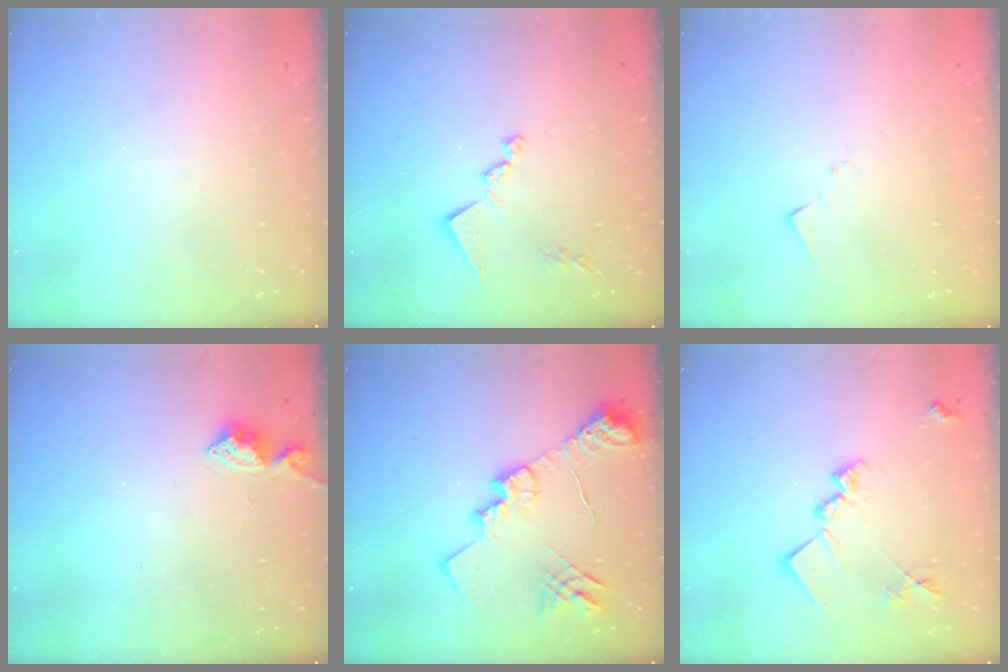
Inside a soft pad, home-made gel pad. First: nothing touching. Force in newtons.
{"total": 11.2, "press": 11.2, "slide": 0.1}
{"total": 7.3, "press": 7.3, "slide": 0.2}
{"total": 5.8, "press": 5.7, "slide": 0.7}
{"total": 19.1, "press": 19.0, "slide": 1.6}
{"total": 15.6, "press": 15.5, "slide": 0.9}